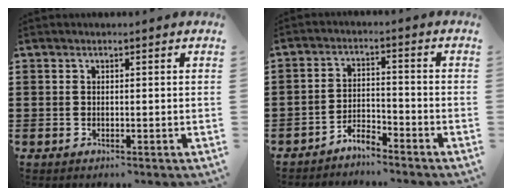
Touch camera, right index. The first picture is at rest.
{"total": 3.6, "force": [-3.5, 0.3, 0.5], "torque": [-0.015, 0.006, -0.073]}